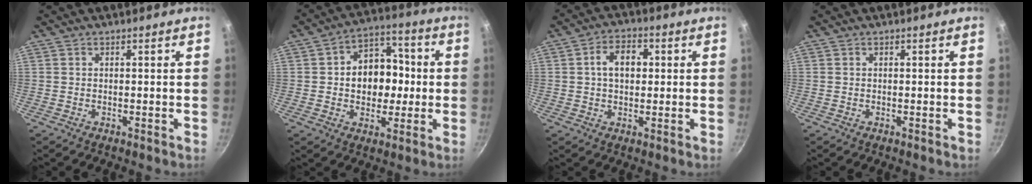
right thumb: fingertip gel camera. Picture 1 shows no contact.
{"total": 12.8, "force": [0.1, 9.9, 8.1], "torque": [-0.073, 0.020, -0.007]}
{"total": 6.8, "force": [1.0, 4.7, 4.9], "torque": [-0.059, 0.013, 0.010]}
{"total": 0.0}